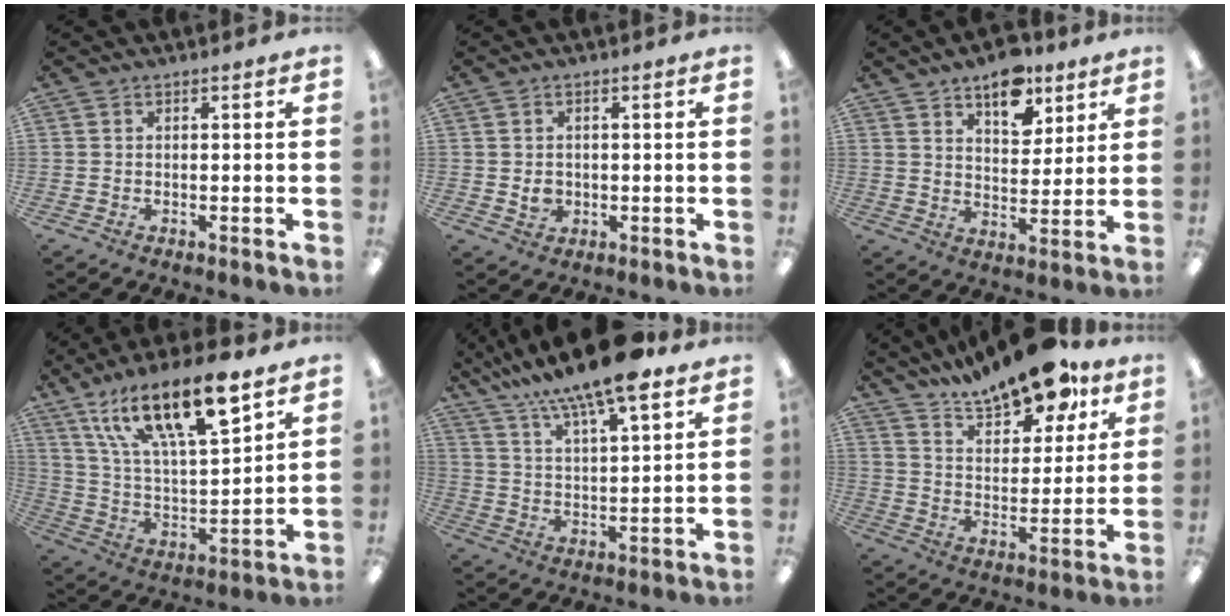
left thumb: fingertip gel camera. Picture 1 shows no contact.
{"total": 2.8, "force": [0.2, 2.5, 1.2], "torque": [-0.007, -0.002, 0.001]}
{"total": 11.6, "force": [7.9, 6.0, 5.9], "torque": [-0.065, -0.041, 0.135]}
{"total": 21.5, "force": [13.9, 7.1, 14.8], "torque": [-0.253, -0.071, 0.235]}
{"total": 15.5, "force": [12.3, 3.8, 8.6], "torque": [-0.157, -0.069, 0.209]}
{"total": 15.6, "force": [13.2, 5.1, 6.6], "torque": [-0.111, -0.086, 0.230]}